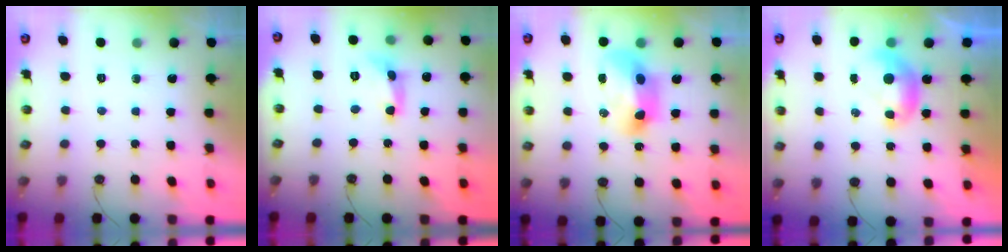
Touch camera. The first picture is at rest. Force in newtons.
{"total": 3.0, "press": 3.0, "slide": 0.3}
{"total": 9.7, "press": 9.6, "slide": 1.1}
{"total": 0.0}